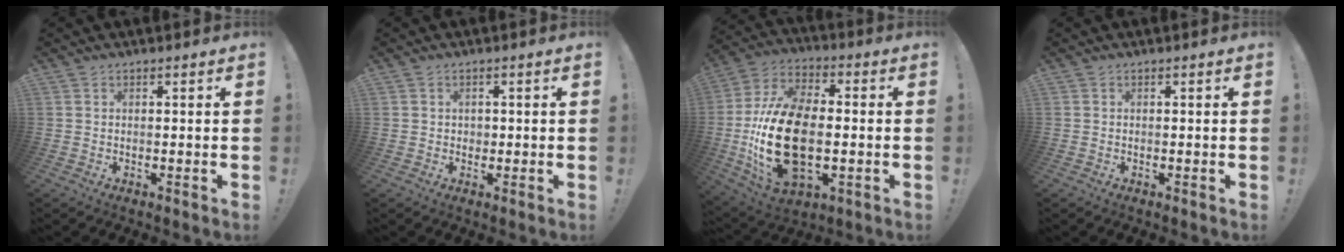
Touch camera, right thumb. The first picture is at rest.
{"total": 1.3, "force": [0.2, 1.3, 0.3], "torque": [-0.003, 0.000, 0.002]}
{"total": 24.7, "force": [-3.4, 14.9, 19.4], "torque": [-0.375, 0.015, -0.044]}
{"total": 0.0}